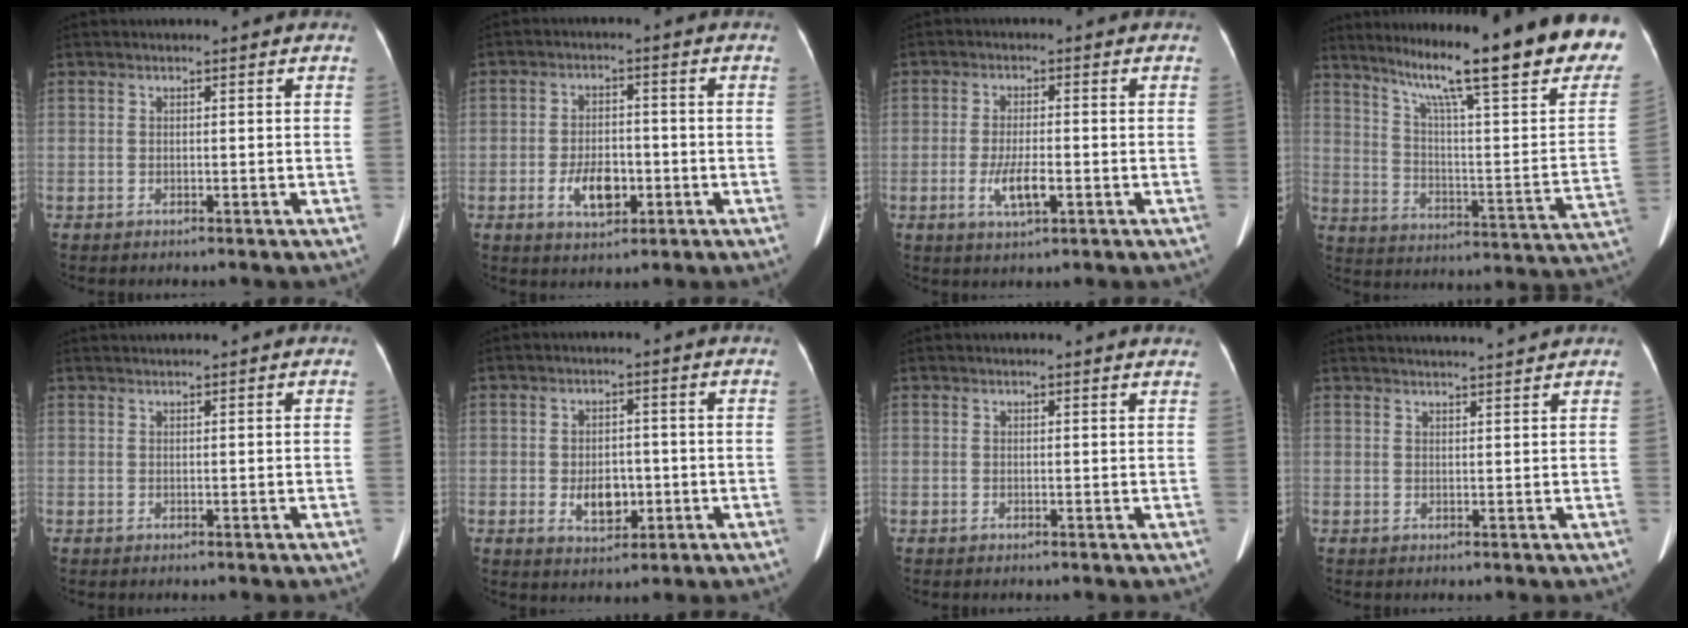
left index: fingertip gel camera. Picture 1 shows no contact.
{"total": 6.0, "force": [-2.1, 3.2, 4.6], "torque": [-0.091, 0.002, -0.028]}
{"total": 4.8, "force": [-1.5, 1.2, 4.4], "torque": [-0.094, -0.005, -0.022]}
{"total": 29.0, "force": [22.5, 1.4, 18.3], "torque": [-0.252, -0.068, 0.297]}
{"total": 1.8, "force": [1.7, -0.4, 0.5], "torque": [-0.003, 0.024, 0.034]}
{"total": 5.0, "force": [-1.1, 3.2, 3.7], "torque": [-0.067, 0.002, -0.006]}
{"total": 2.5, "force": [2.5, 0.0, 0.3], "torque": [-0.013, -0.007, 0.012]}
{"total": 5.9, "force": [5.7, -0.8, 1.5], "torque": [-0.019, 0.014, 0.070]}